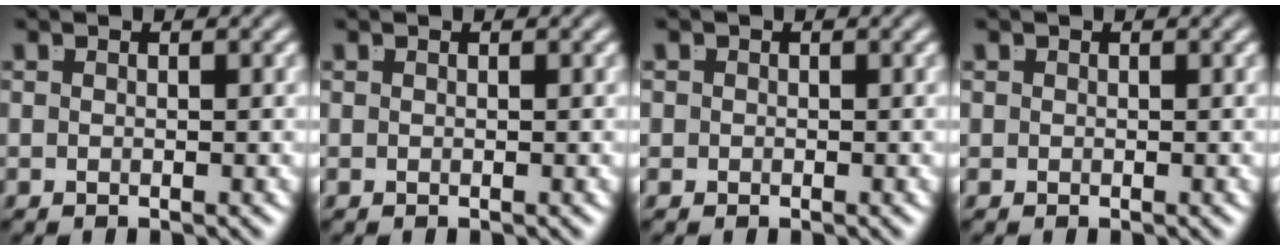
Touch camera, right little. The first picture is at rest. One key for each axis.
{"total": 0.0}
{"total": 1.4, "fx": -0.2, "fy": 1.4, "fz": 0.2, "tx": -0.008, "ty": -0.007, "tz": -0.004}
{"total": 0.7, "fx": 0.0, "fy": 0.7, "fz": 0.1, "tx": -0.003, "ty": -0.007, "tz": 0.002}